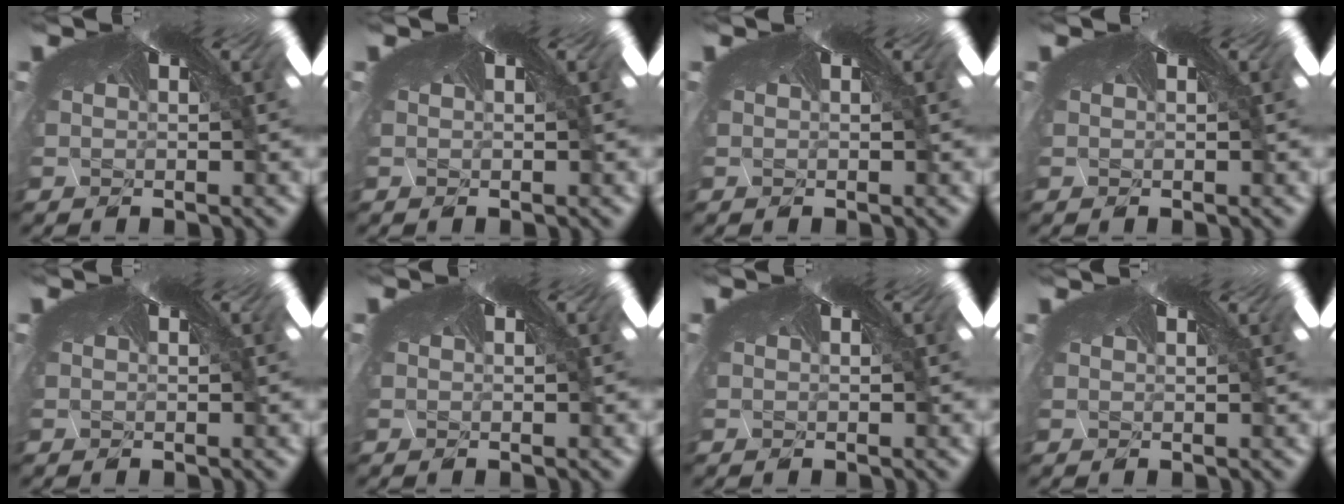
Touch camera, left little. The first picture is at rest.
{"total": 0.0}
{"total": 0.0}
{"total": 0.0}
{"total": 0.0}
{"total": 0.0}
{"total": 0.0}
{"total": 0.0}